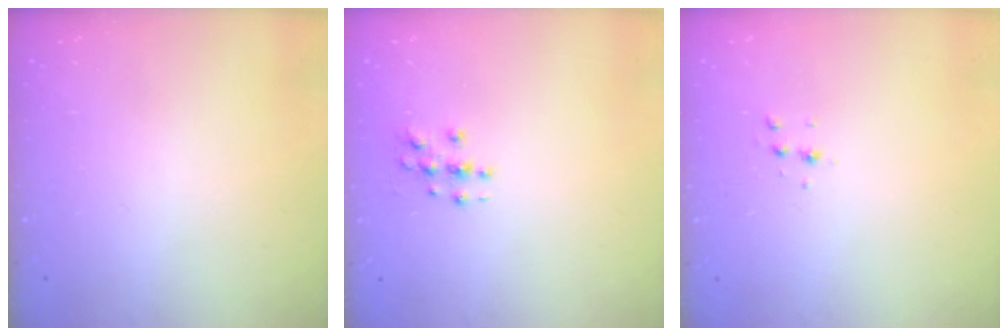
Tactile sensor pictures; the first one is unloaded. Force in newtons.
{"total": 3.2, "press": 3.2, "slide": 0.1}
{"total": 3.8, "press": 3.7, "slide": 1.1}